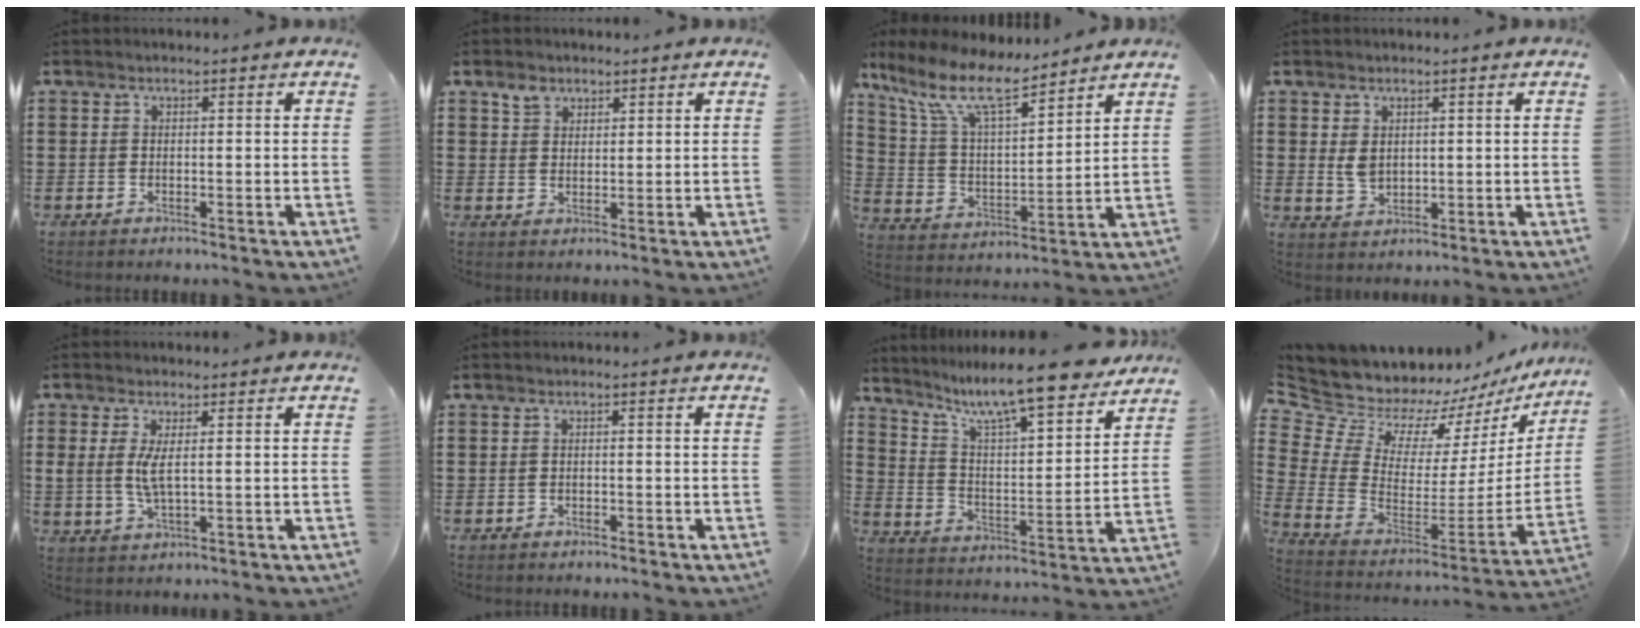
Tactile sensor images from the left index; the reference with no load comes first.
{"total": 2.7, "force": [1.9, 1.7, 0.6], "torque": [-0.011, 0.001, 0.035]}
{"total": 10.5, "force": [8.1, 2.7, 6.0], "torque": [-0.147, -0.038, 0.142]}
{"total": 3.2, "force": [1.2, 2.2, 2.0], "torque": [-0.037, 0.002, 0.021]}
{"total": 4.3, "force": [0.7, 1.5, 4.0], "torque": [-0.094, -0.002, 0.007]}
{"total": 0.7, "force": [-0.7, 0.2, 0.0], "torque": [-0.003, 0.002, -0.015]}
{"total": 10.1, "force": [8.8, 0.2, 4.9], "torque": [-0.120, -0.061, 0.145]}
{"total": 8.8, "force": [8.2, 3.1, 0.5], "torque": [-0.078, -0.076, 0.147]}